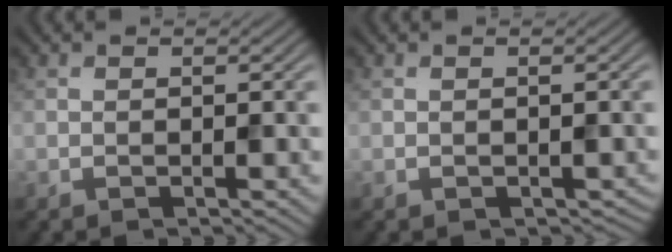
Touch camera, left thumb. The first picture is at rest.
{"total": 0.5, "force": [-0.1, 0.5, 0.2], "torque": [-0.006, -0.006, 0.000]}